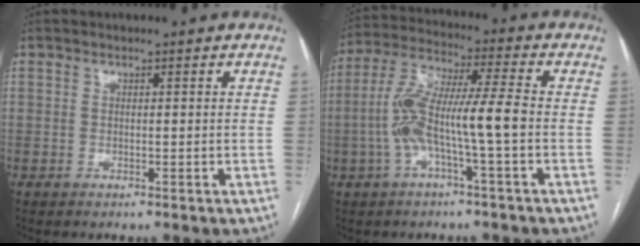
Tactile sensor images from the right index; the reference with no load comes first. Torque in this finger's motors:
{"motor_torque": [1.16, -0.55, 0.41, 0.21]}